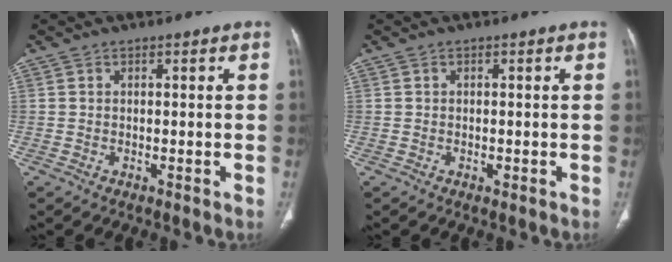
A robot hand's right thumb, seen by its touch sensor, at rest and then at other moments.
{"total": 0.6, "force": [-0.2, 0.4, 0.4], "torque": [-0.004, 0.000, -0.004]}